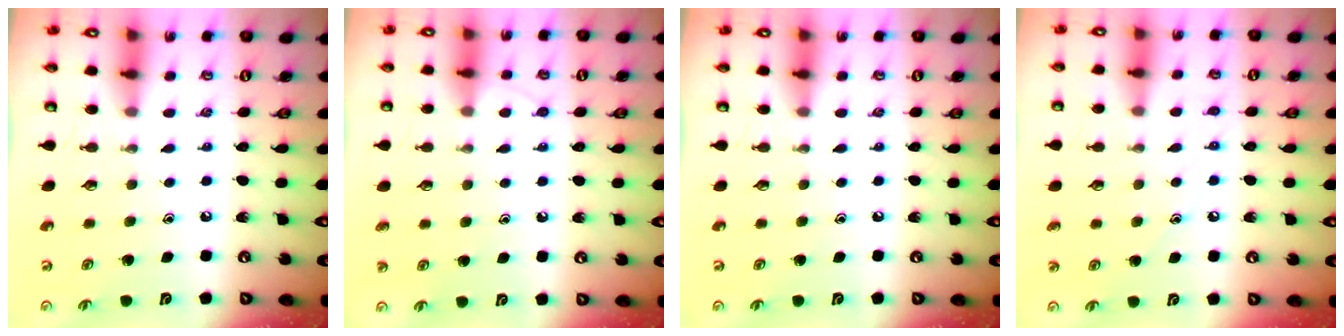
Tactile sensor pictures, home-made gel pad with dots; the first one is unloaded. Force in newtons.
{"total": 5.0, "press": 4.9, "slide": 0.6}
{"total": 0.0}
{"total": 5.5, "press": 5.5, "slide": 0.7}